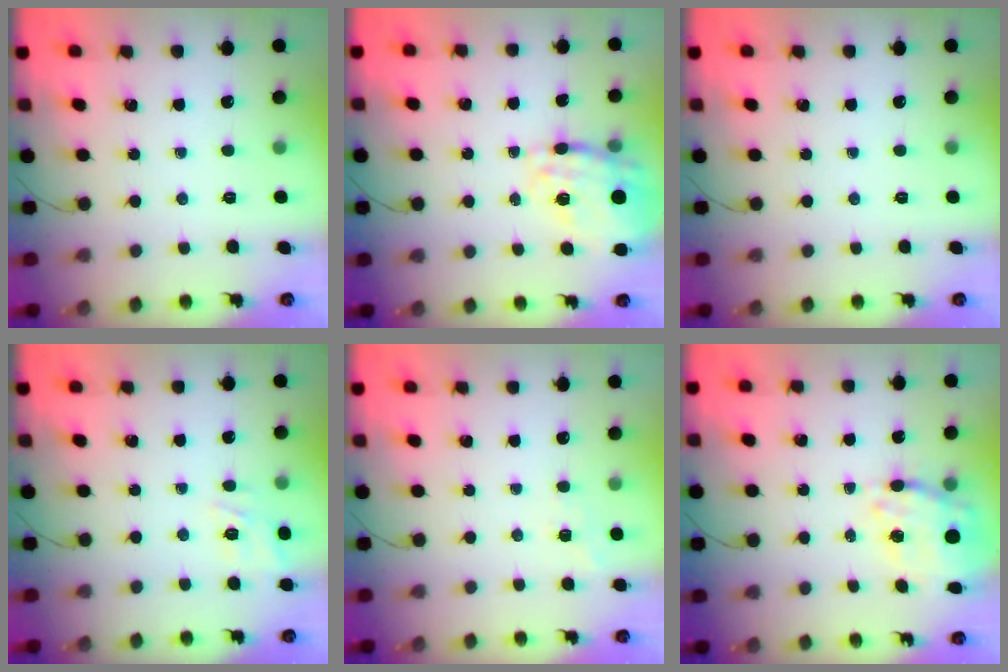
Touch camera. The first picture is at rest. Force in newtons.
{"total": 21.8, "press": 21.6, "slide": 2.5}
{"total": 0.0}
{"total": 5.0, "press": 4.9, "slide": 1.3}
{"total": 2.7, "press": 2.2, "slide": 1.6}
{"total": 8.6, "press": 7.7, "slide": 3.8}